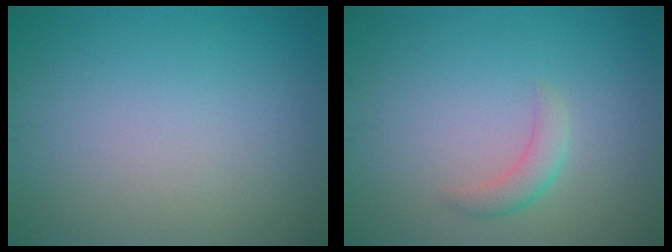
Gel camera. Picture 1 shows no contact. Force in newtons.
{"total": 1.7, "press": 1.7, "slide": 0.1}